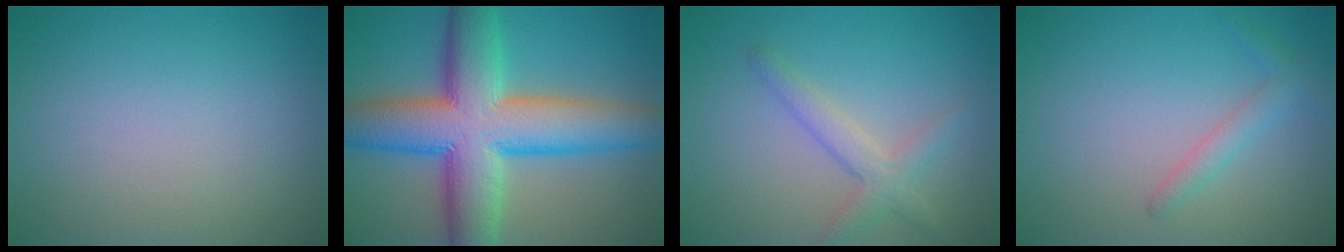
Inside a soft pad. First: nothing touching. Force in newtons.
{"total": 13.0, "press": 12.9, "slide": 0.7}
{"total": 2.7, "press": 2.7, "slide": 0.1}
{"total": 1.6, "press": 1.6, "slide": 0.1}